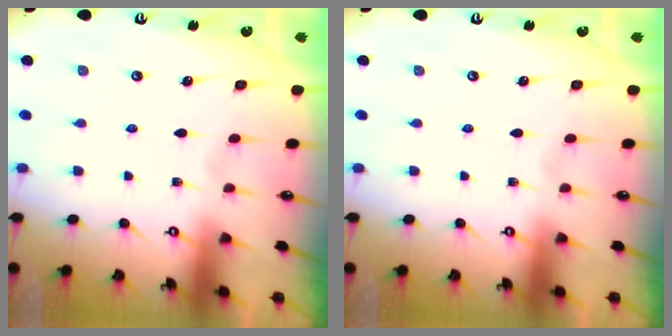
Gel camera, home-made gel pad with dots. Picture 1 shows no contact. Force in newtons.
{"total": 0.0}